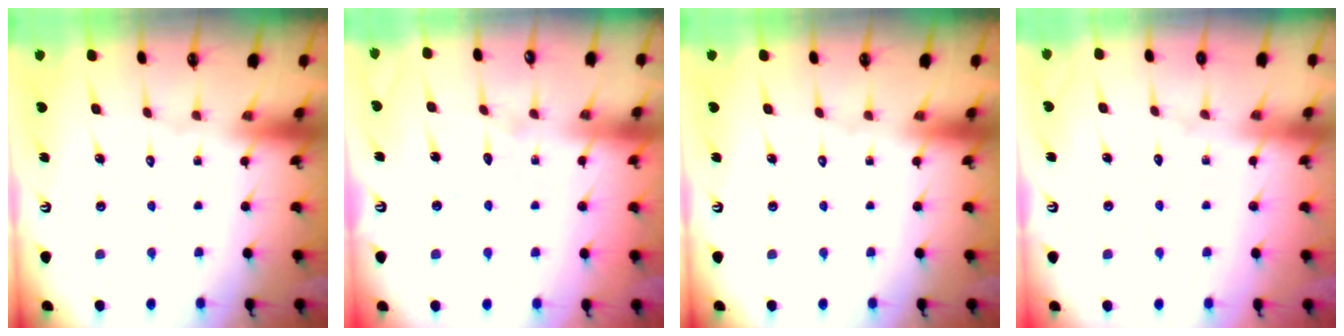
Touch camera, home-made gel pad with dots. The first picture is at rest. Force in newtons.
{"total": 3.9, "press": 3.8, "slide": 0.2}
{"total": 0.0}
{"total": 2.8, "press": 2.7, "slide": 0.4}